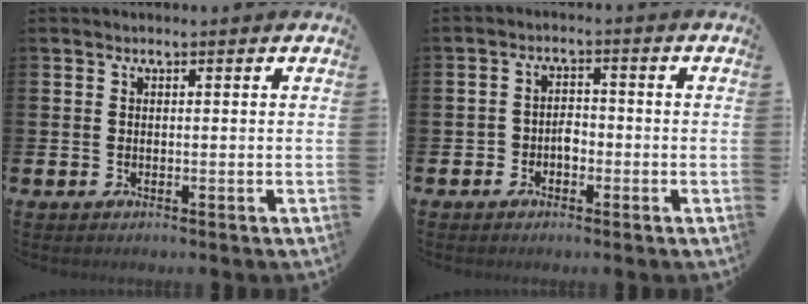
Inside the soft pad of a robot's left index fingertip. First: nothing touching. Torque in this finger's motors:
{"motor_torque": [-0.21, 0.08, 0.00, 0.00]}